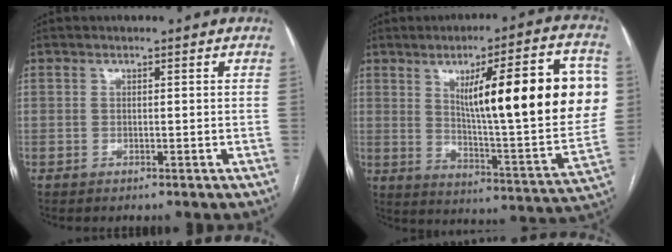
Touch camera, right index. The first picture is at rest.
{"total": 25.0, "force": [5.9, 3.5, 24.1], "torque": [-0.302, 0.014, 0.087]}